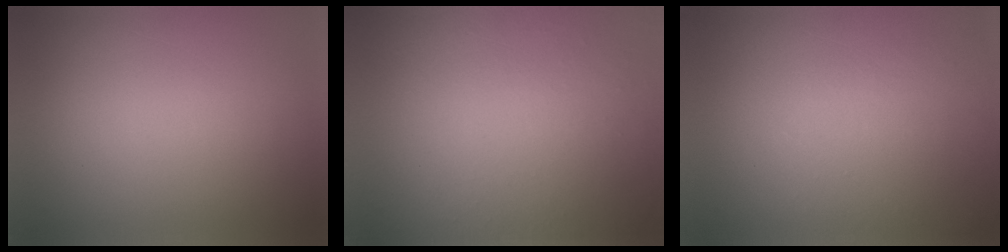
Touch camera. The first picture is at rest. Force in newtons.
{"total": 9.5}
{"total": 1.2}